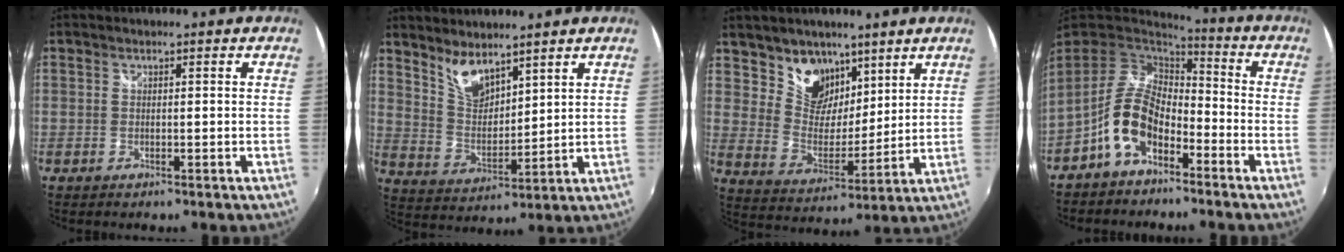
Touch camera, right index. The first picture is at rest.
{"total": 7.6, "force": [6.0, 2.9, 3.7], "torque": [-0.064, -0.003, 0.121]}
{"total": 10.6, "force": [7.3, 7.0, 3.3], "torque": [-0.058, -0.006, 0.138]}
{"total": 11.3, "force": [-5.8, 6.0, 7.6], "torque": [-0.159, 0.011, -0.110]}